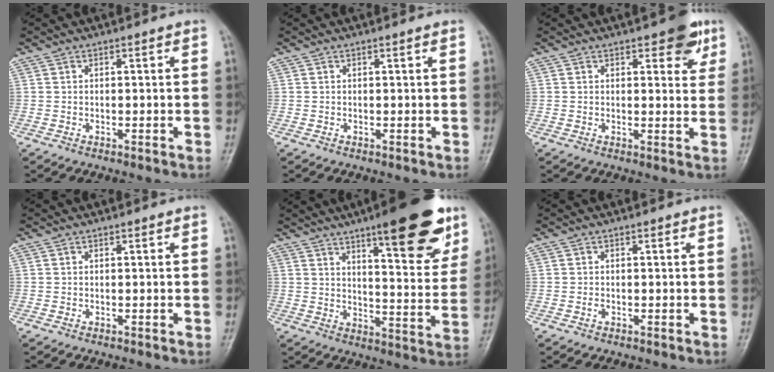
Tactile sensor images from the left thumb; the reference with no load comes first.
{"total": 0.5, "force": [0.3, 0.0, 0.4], "torque": [-0.009, 0.000, 0.004]}
{"total": 6.2, "force": [3.5, 2.7, 4.4], "torque": [-0.029, -0.013, 0.037]}
{"total": 0.0}
{"total": 18.5, "force": [11.2, 5.0, 13.9], "torque": [-0.149, -0.055, 0.159]}
{"total": 0.7, "force": [-0.1, 0.5, 0.5], "torque": [-0.004, 0.001, -0.003]}